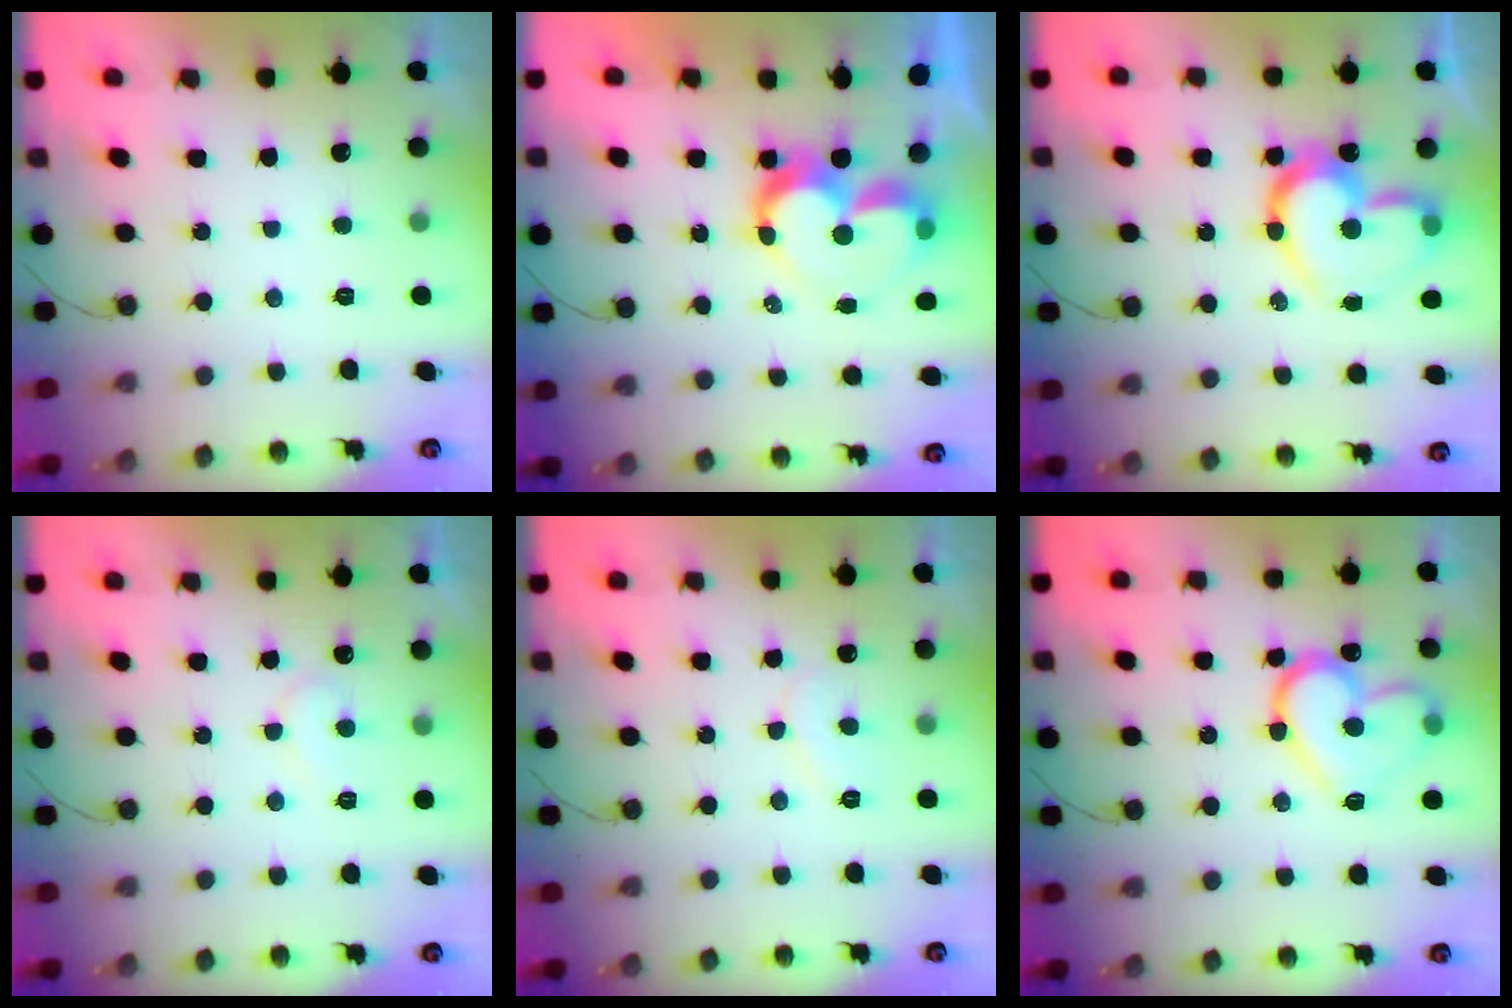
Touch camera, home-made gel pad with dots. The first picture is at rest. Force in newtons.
{"total": 10.0, "press": 10.0, "slide": 0.8}
{"total": 17.3, "press": 17.3, "slide": 1.3}
{"total": 7.3, "press": 7.3, "slide": 0.4}
{"total": 6.8, "press": 6.8, "slide": 0.5}
{"total": 16.4, "press": 16.3, "slide": 1.9}